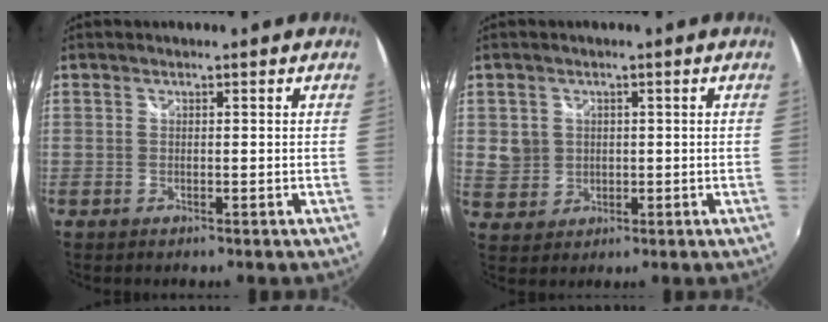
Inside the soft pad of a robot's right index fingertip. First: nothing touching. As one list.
[{"total": 4.7, "force": [0.5, 4.5, 1.2], "torque": [-0.022, 0.006, 0.016]}]